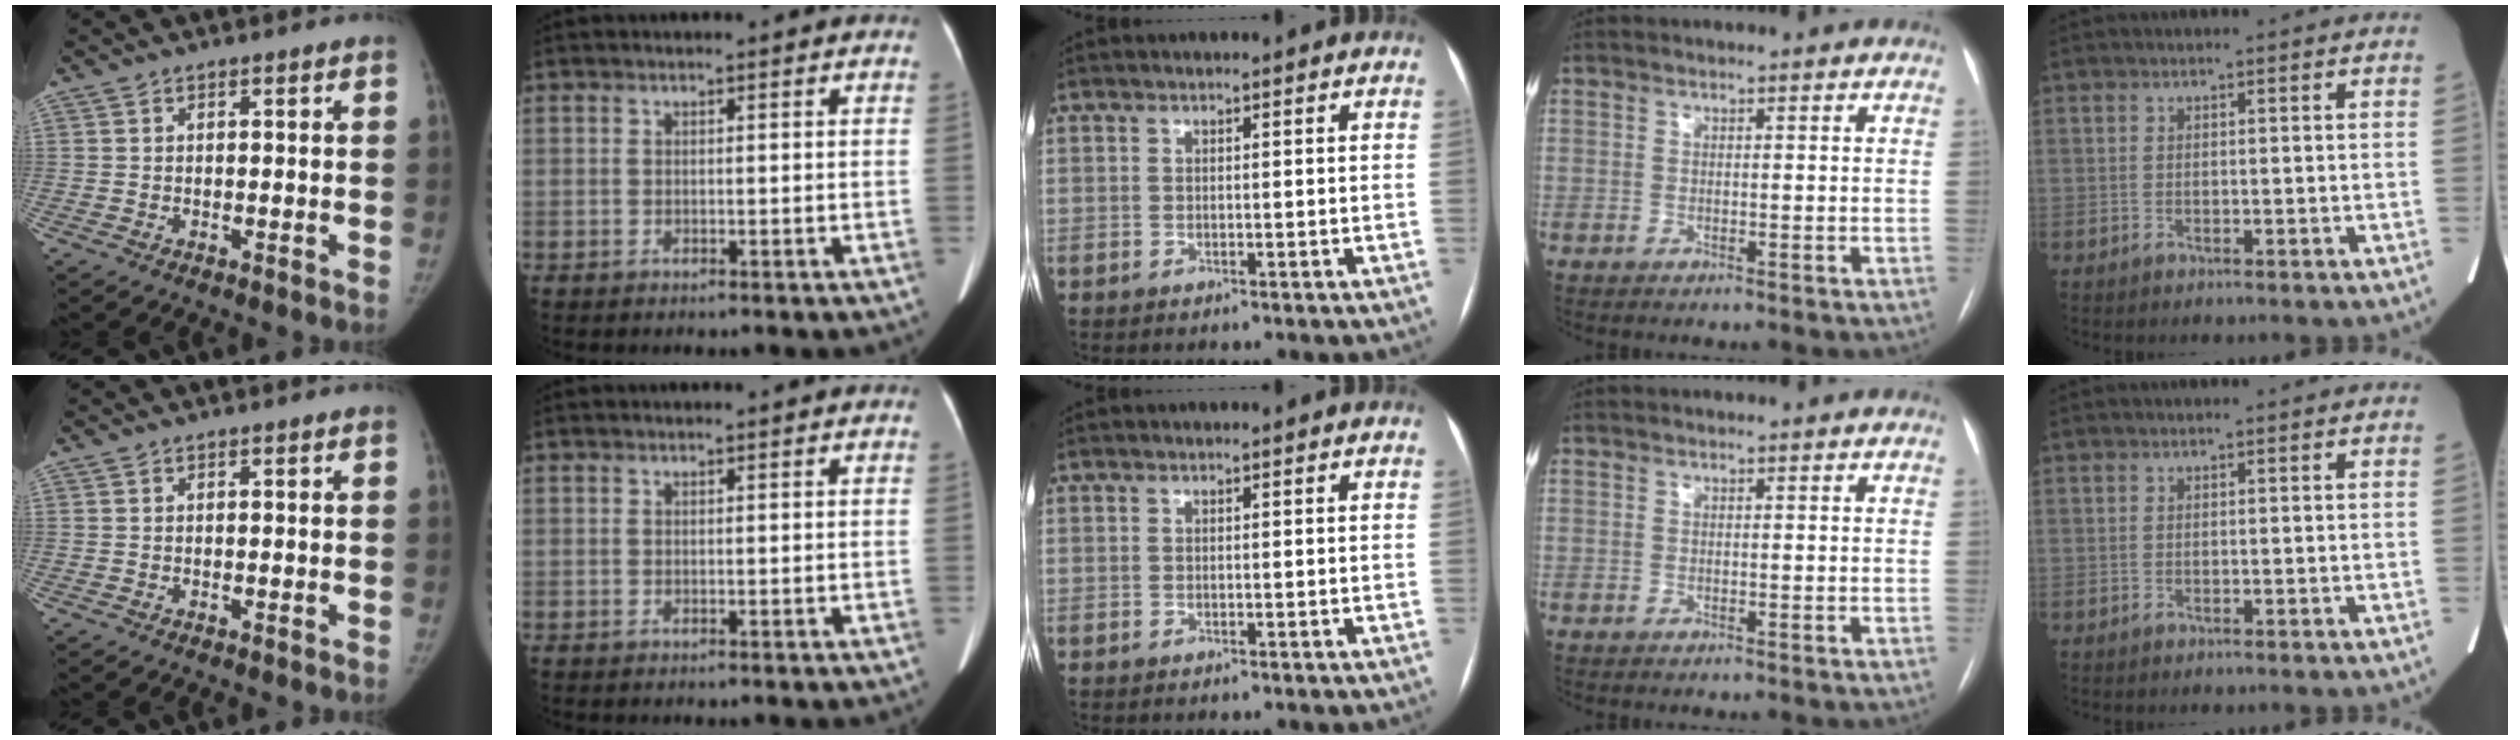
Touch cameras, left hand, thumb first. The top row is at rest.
{}